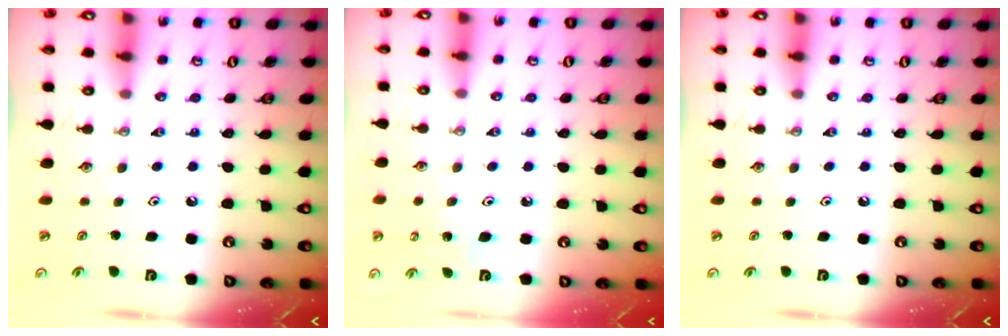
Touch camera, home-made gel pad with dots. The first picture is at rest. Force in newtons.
{"total": 6.4, "press": 6.3, "slide": 0.6}
{"total": 0.0}